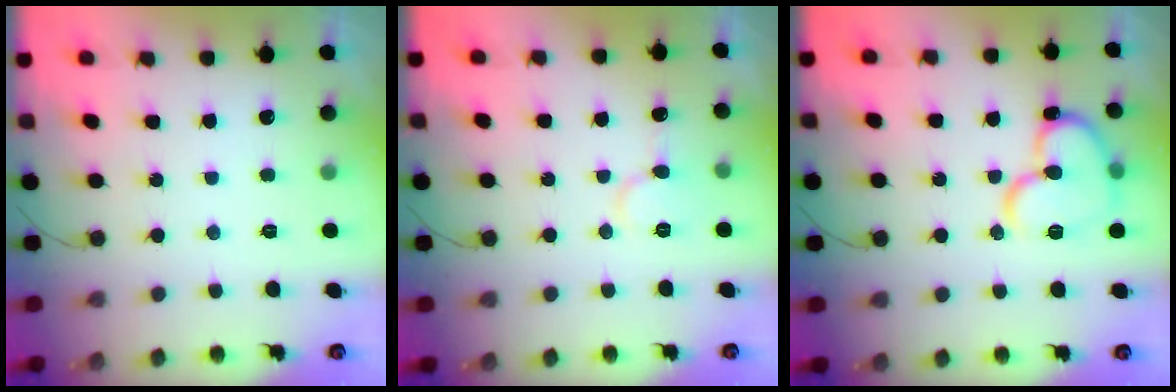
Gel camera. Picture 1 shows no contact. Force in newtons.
{"total": 6.5, "press": 6.5, "slide": 0.8}
{"total": 15.3, "press": 15.1, "slide": 2.0}